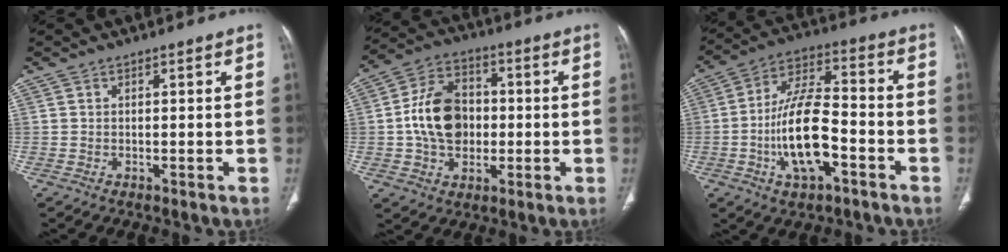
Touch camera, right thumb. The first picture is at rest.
{"total": 13.5, "force": [-0.5, 10.0, 9.0], "torque": [-0.137, 0.022, -0.011]}
{"total": 15.2, "force": [-4.6, 6.6, 12.8], "torque": [-0.228, 0.039, -0.083]}